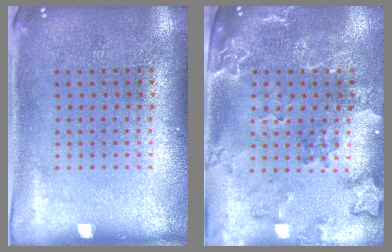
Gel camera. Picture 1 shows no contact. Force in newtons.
{"total": 2.0, "press": 1.9, "slide": 0.7}